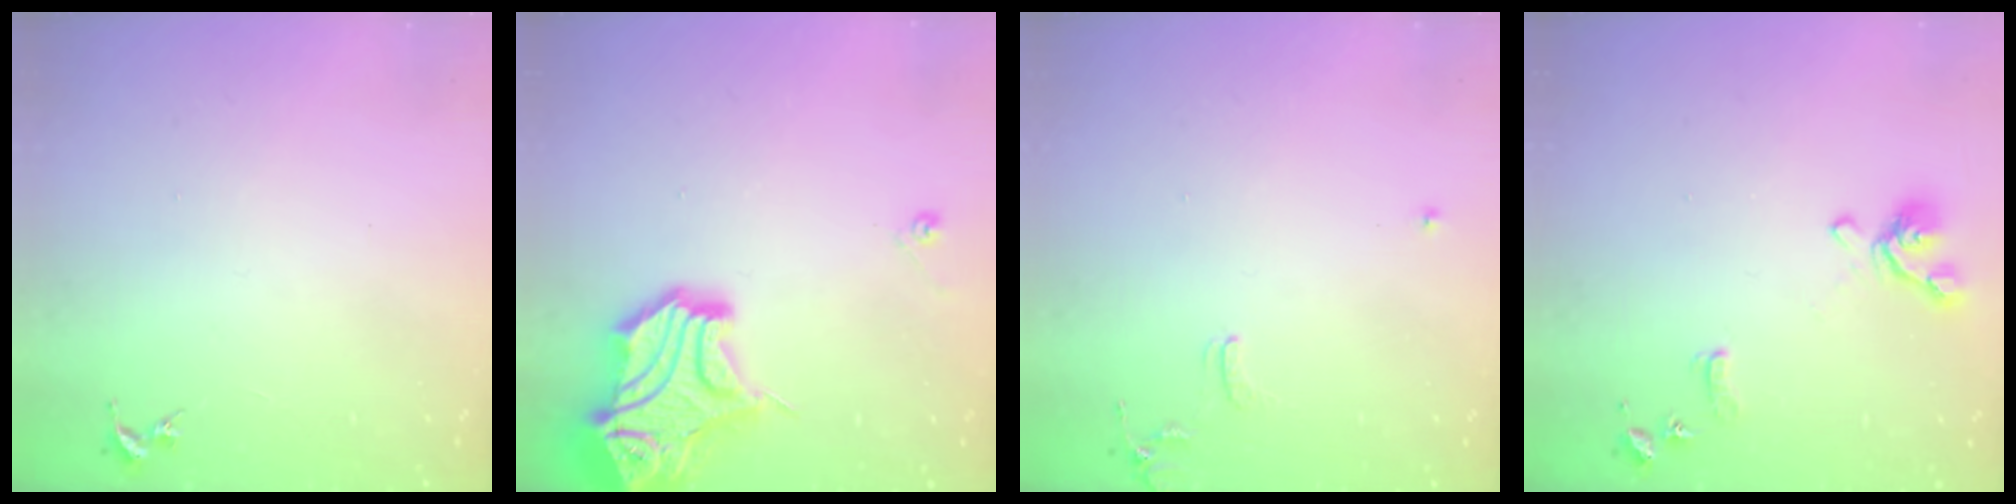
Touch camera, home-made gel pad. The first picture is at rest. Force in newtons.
{"total": 17.4, "press": 17.2, "slide": 2.4}
{"total": 6.4, "press": 6.3, "slide": 0.8}
{"total": 11.3, "press": 11.2, "slide": 1.3}